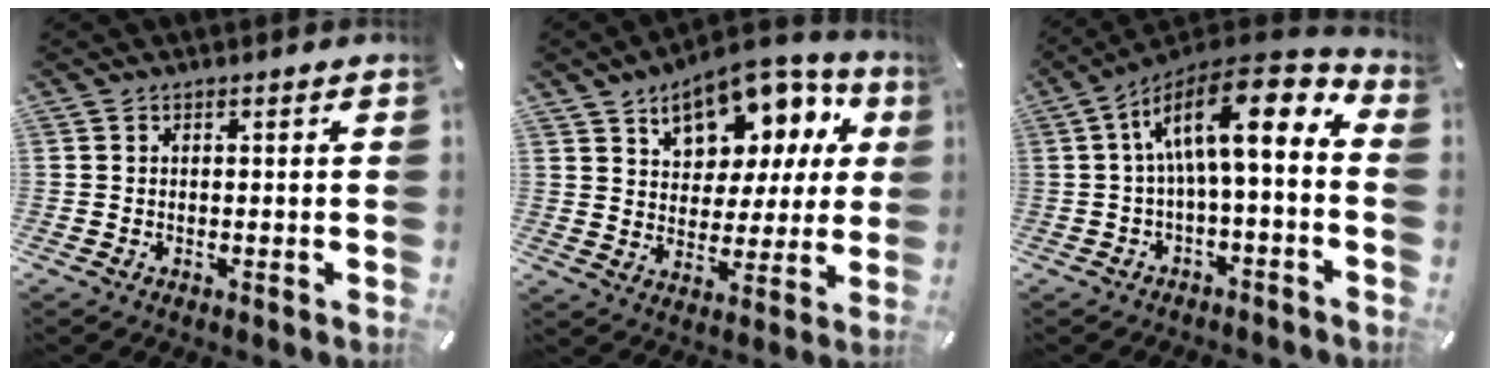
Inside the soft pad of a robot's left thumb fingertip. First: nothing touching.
{"total": 13.9, "force": [8.6, 8.8, 6.5], "torque": [-0.099, -0.056, 0.151]}
{"total": 16.5, "force": [3.3, 6.2, 15.0], "torque": [-0.250, -0.015, 0.053]}